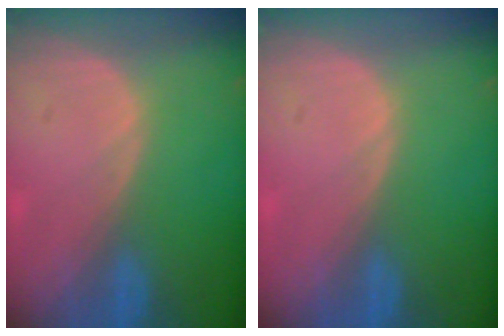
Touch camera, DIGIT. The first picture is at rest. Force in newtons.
{"total": 0.0}